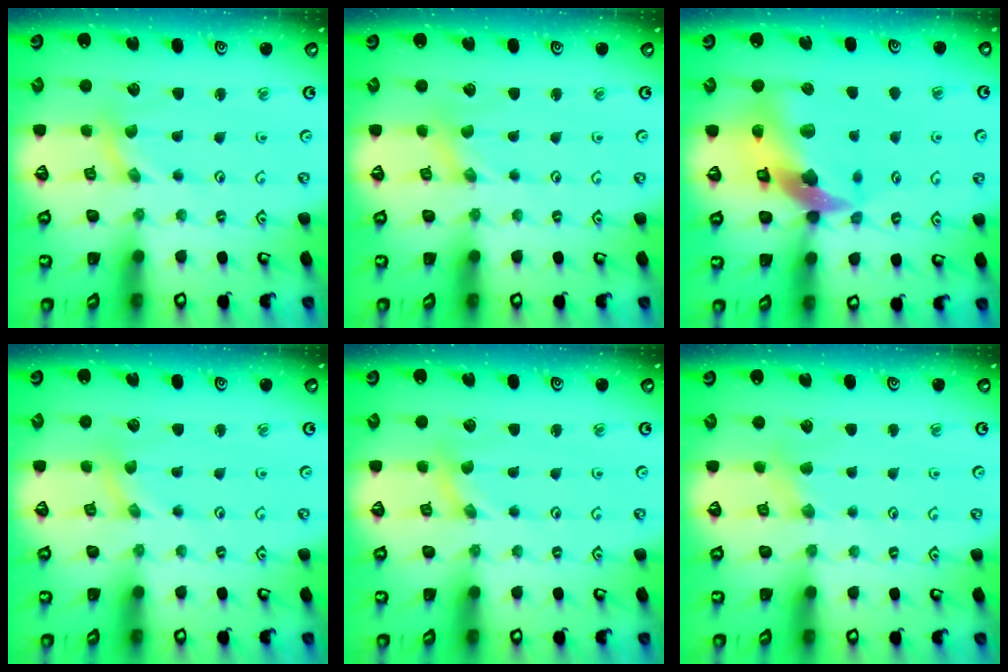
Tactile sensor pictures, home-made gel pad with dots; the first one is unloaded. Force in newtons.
{"total": 0.0}
{"total": 16.3, "press": 16.1, "slide": 2.4}
{"total": 0.0}
{"total": 0.0}
{"total": 2.3, "press": 2.2, "slide": 0.4}